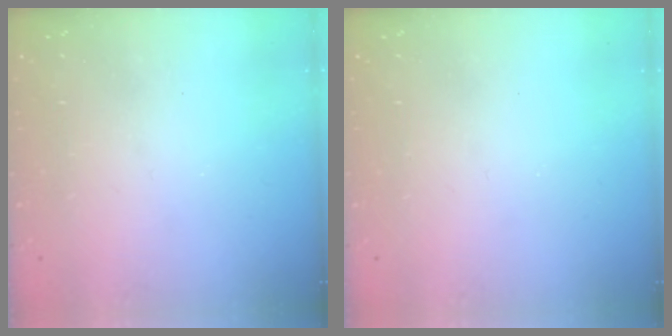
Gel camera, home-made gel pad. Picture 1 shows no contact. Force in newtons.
{"total": 0.0}